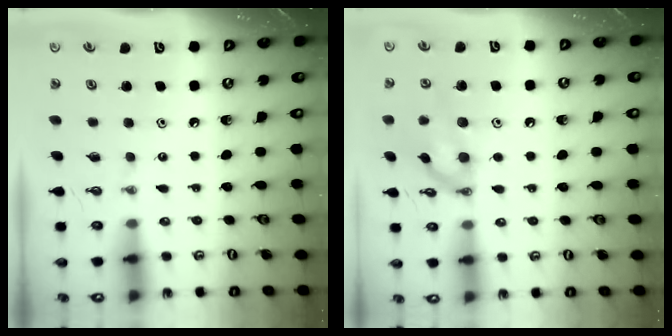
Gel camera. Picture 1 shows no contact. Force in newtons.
{"total": 12.7, "press": 12.3, "slide": 3.2}